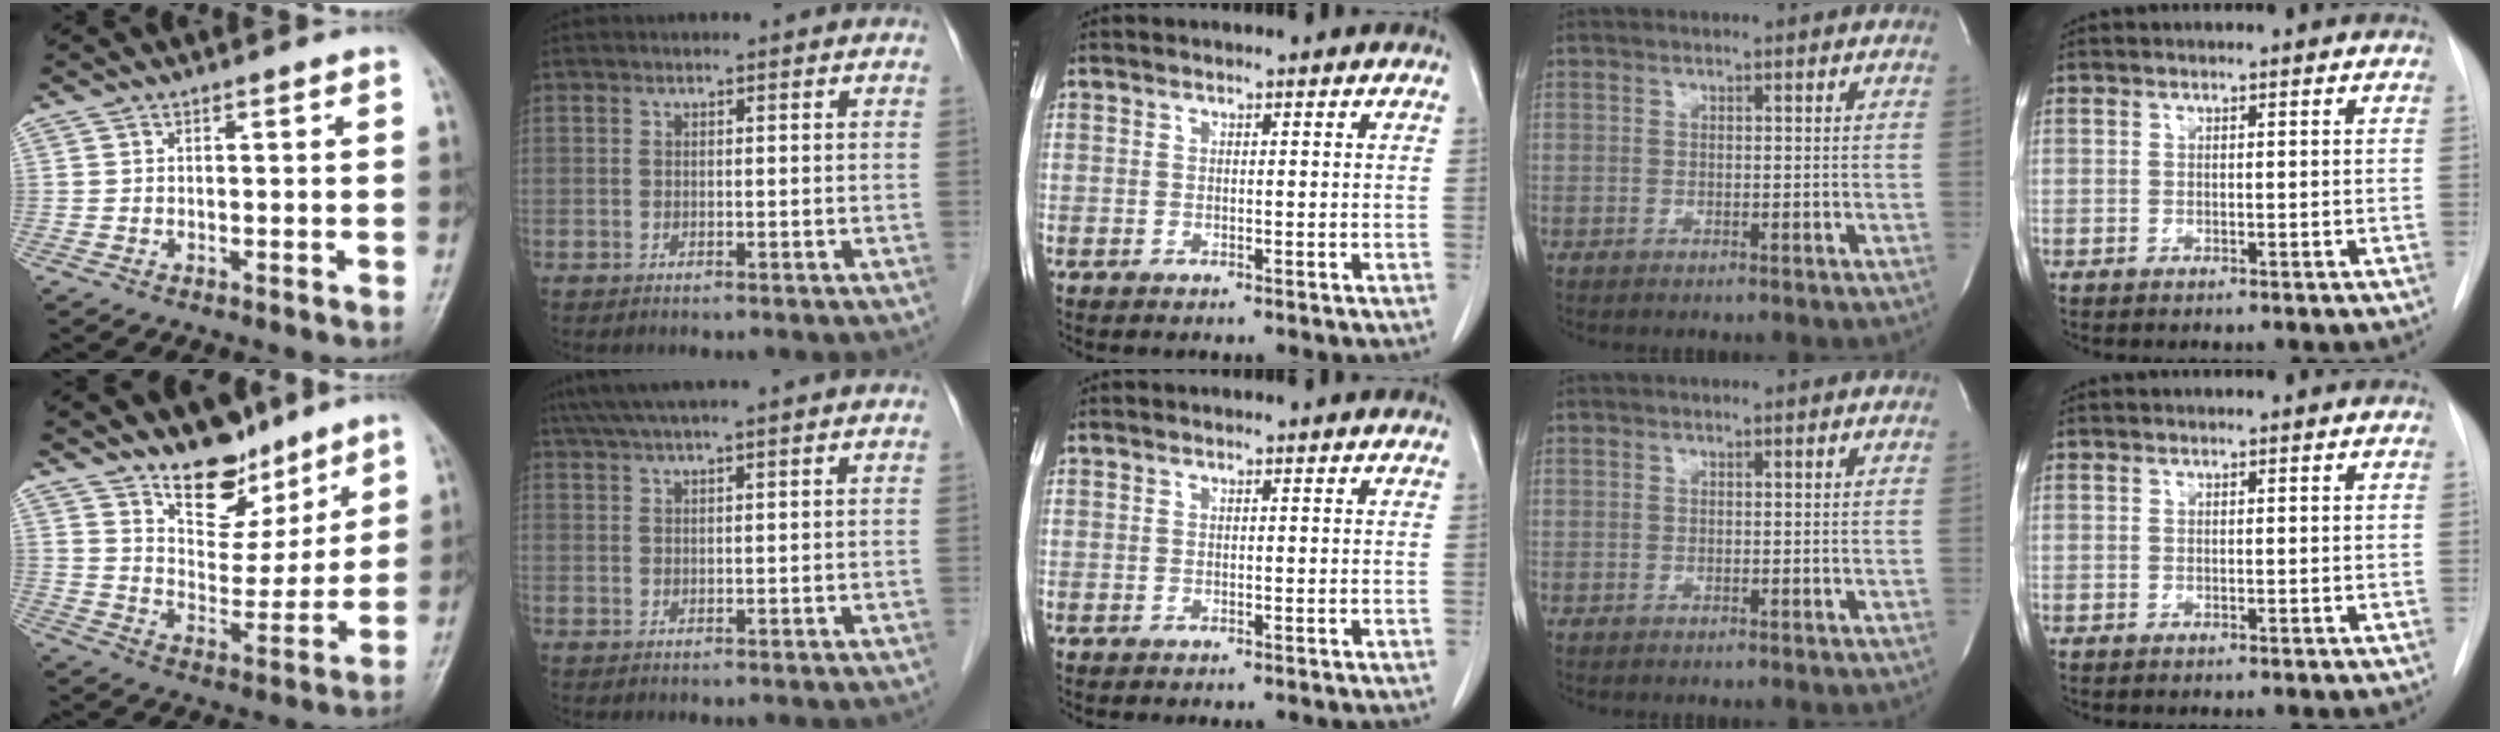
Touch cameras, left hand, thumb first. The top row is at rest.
{"thumb": {"total": 11.9, "force": [9.0, 6.3, 4.4], "torque": [-0.030, -0.069, 0.158]}, "index": {"total": 6.1, "force": [5.0, -1.1, 3.4], "torque": [-0.054, 0.033, 0.083]}}